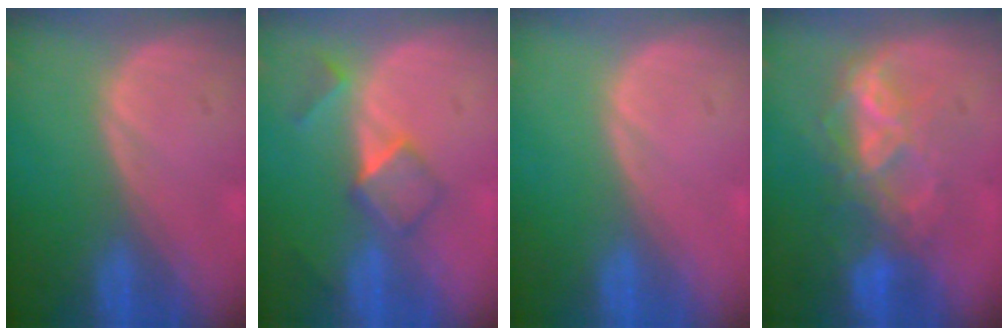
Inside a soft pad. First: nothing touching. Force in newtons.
{"total": 5.1, "press": 4.4, "slide": 2.5}
{"total": 0.0}
{"total": 6.9, "press": 6.7, "slide": 1.7}